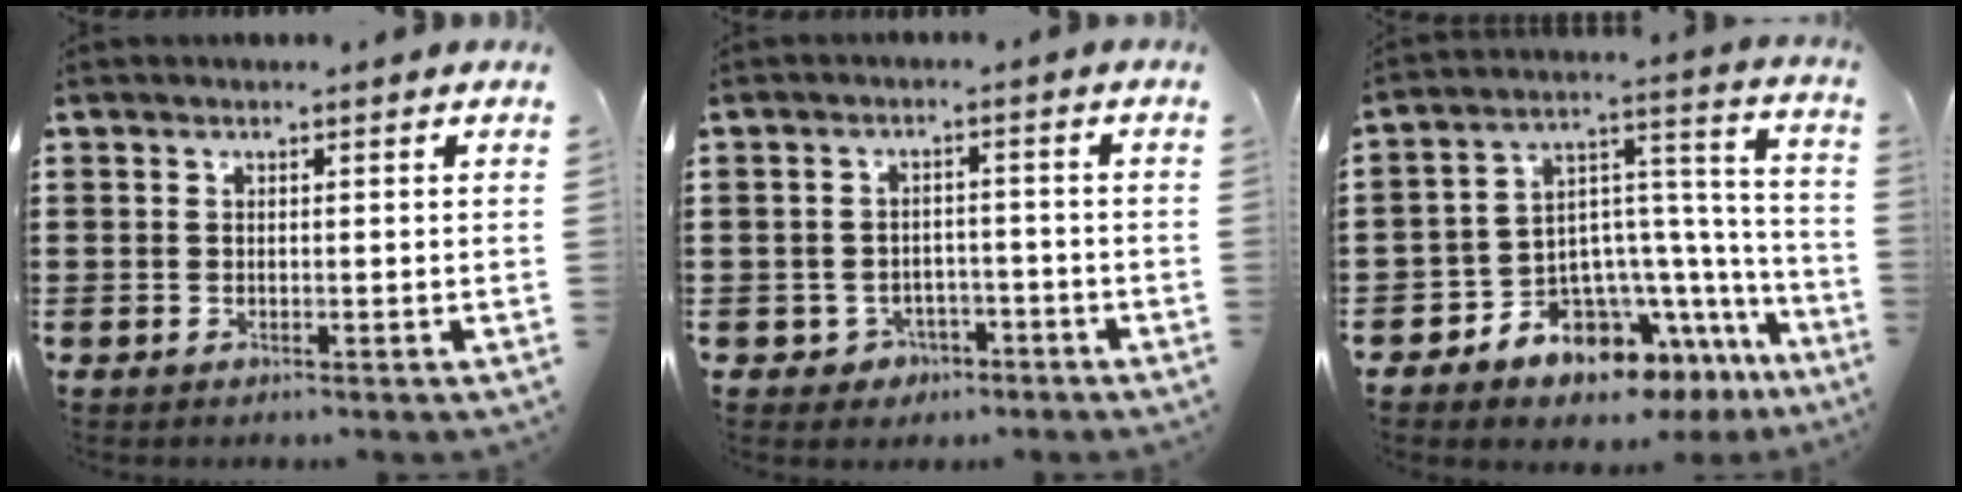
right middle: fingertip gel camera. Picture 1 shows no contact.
{"total": 2.6, "force": [-2.0, 1.6, 0.3], "torque": [-0.014, 0.002, -0.046]}
{"total": 8.7, "force": [-7.6, 3.8, 1.8], "torque": [-0.045, -0.008, -0.148]}